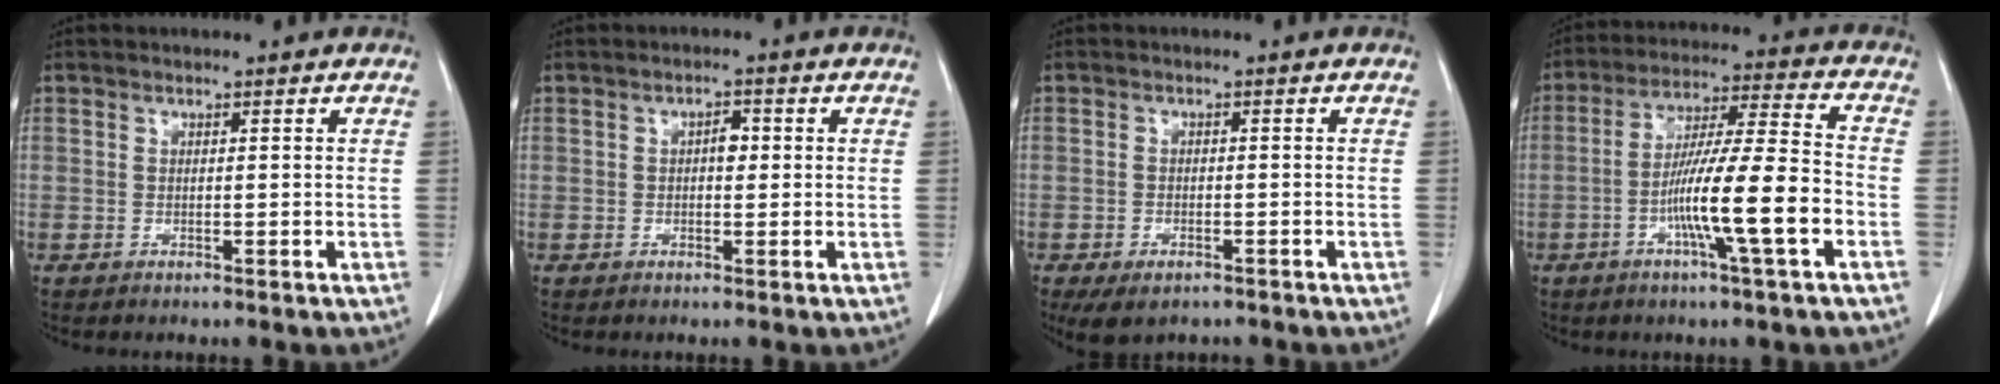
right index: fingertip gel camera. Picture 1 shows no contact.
{"total": 2.0, "force": [0.2, 1.0, 1.7], "torque": [-0.022, 0.005, 0.000]}
{"total": 5.1, "force": [-3.6, 2.4, 2.8], "torque": [-0.046, -0.008, -0.051]}
{"total": 13.2, "force": [-4.3, -0.2, 12.5], "torque": [-0.220, 0.001, -0.080]}